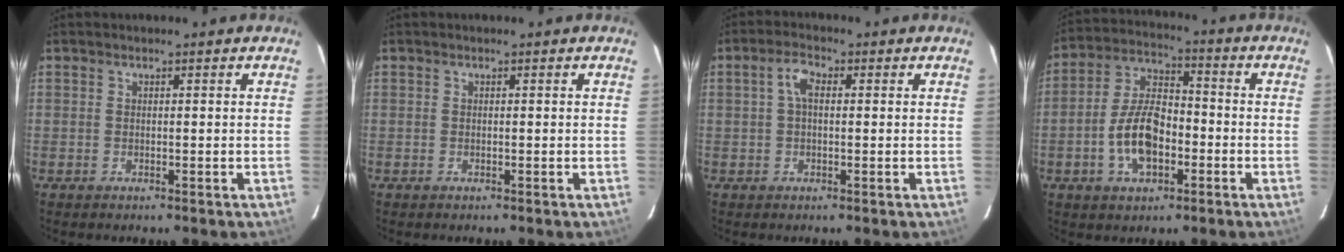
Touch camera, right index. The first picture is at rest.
{"total": 0.0}
{"total": 3.2, "force": [0.5, 1.6, 2.8], "torque": [-0.056, 0.011, 0.010]}
{"total": 10.9, "force": [-3.4, 5.9, 8.6], "torque": [-0.174, 0.018, -0.057]}